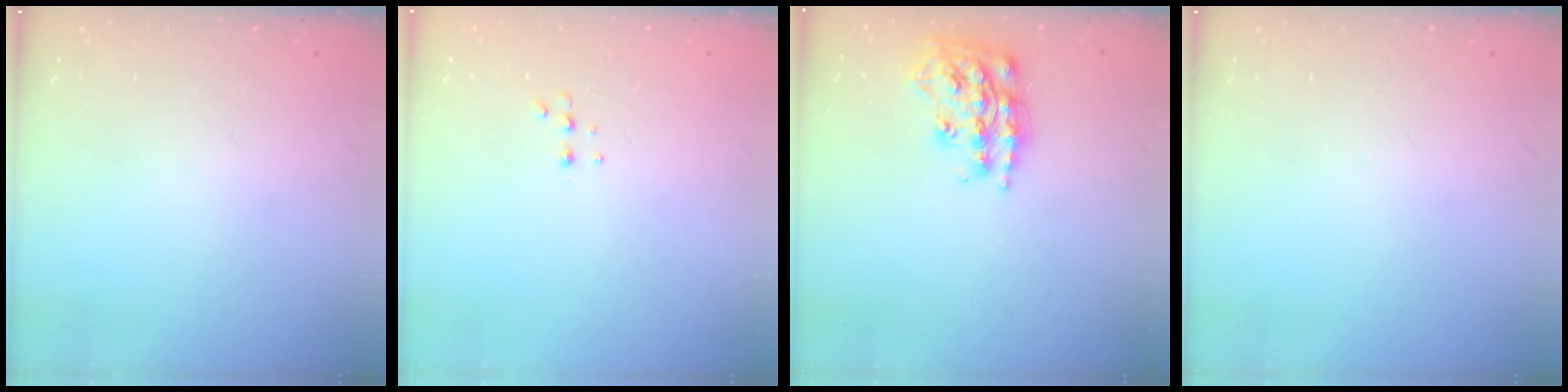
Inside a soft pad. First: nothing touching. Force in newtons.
{"total": 4.4, "press": 4.3, "slide": 1.0}
{"total": 17.9, "press": 17.8, "slide": 1.1}
{"total": 0.0}